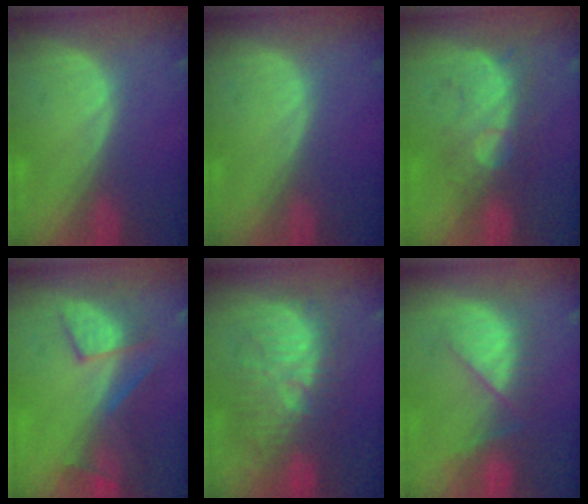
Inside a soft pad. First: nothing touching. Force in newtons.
{"total": 0.0}
{"total": 8.5, "press": 7.6, "slide": 3.7}
{"total": 7.6, "press": 7.1, "slide": 2.6}
{"total": 10.7, "press": 10.6, "slide": 0.9}
{"total": 7.4, "press": 7.3, "slide": 1.1}